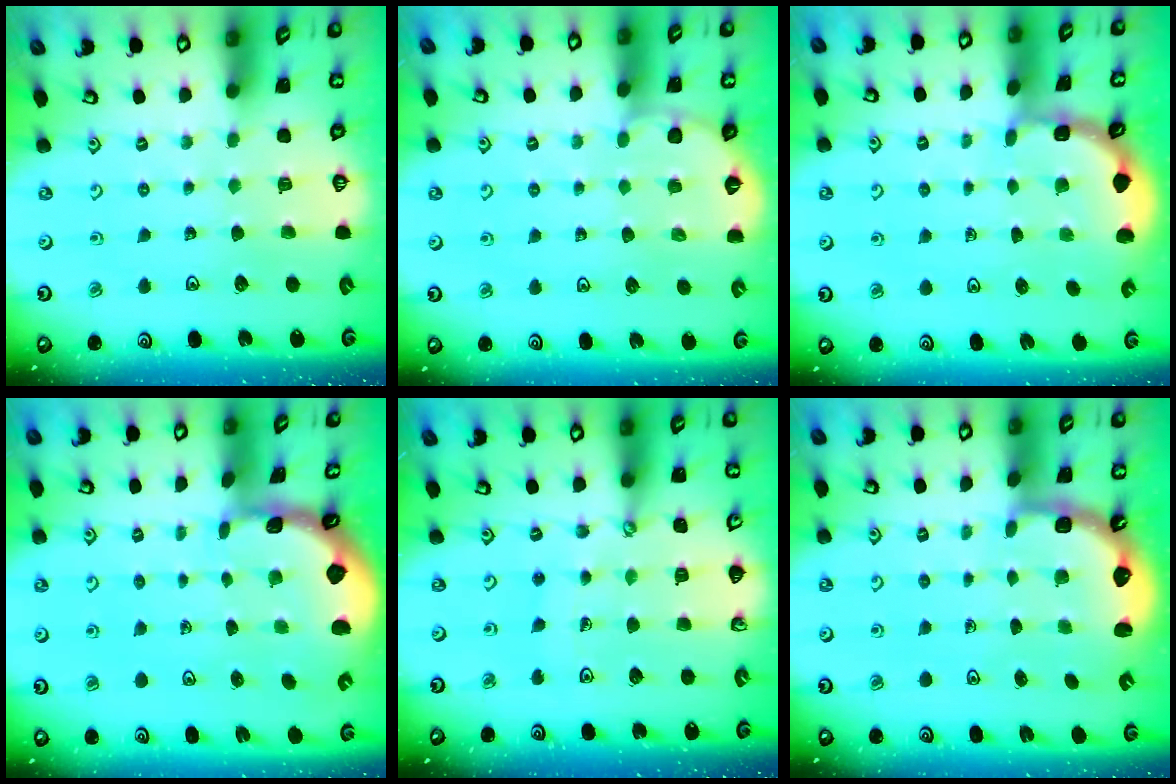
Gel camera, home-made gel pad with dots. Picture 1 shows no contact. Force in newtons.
{"total": 4.0, "press": 4.0, "slide": 0.4}
{"total": 1.9, "press": 1.9, "slide": 0.2}
{"total": 1.0, "press": 1.0, "slide": 0.1}
{"total": 5.7, "press": 5.5, "slide": 1.5}
{"total": 2.6, "press": 2.2, "slide": 1.4}